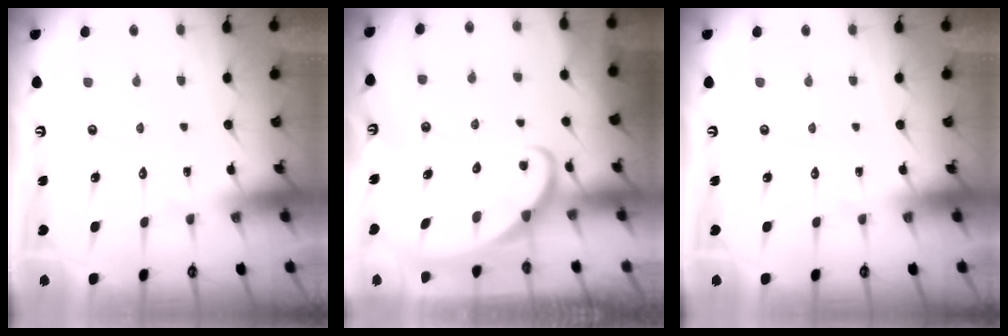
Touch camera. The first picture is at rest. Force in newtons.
{"total": 2.4, "press": 2.4, "slide": 0.3}
{"total": 0.0}